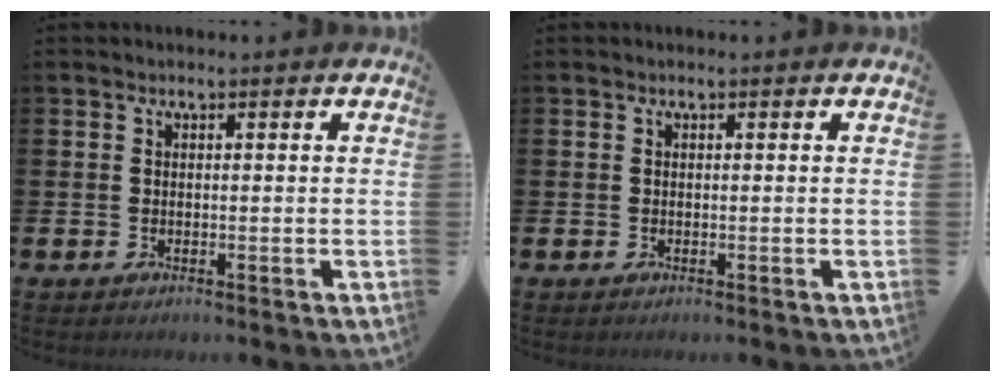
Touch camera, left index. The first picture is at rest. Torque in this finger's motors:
{"motor_torque": [0.00, 0.00, 0.00, 0.00]}